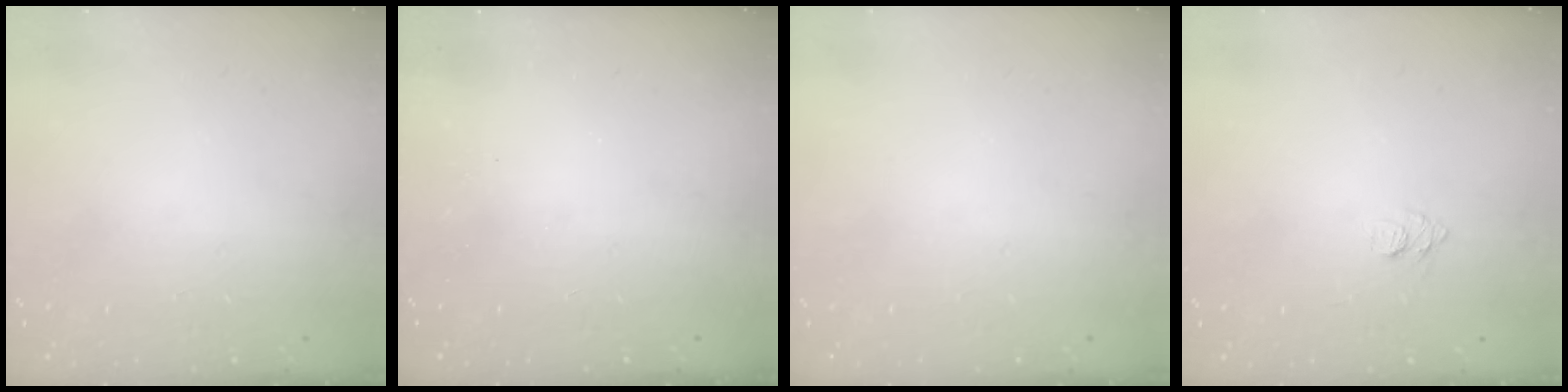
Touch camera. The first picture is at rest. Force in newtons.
{"total": 2.3, "press": 2.1, "slide": 0.8}
{"total": 0.0}
{"total": 6.4, "press": 6.4, "slide": 0.7}